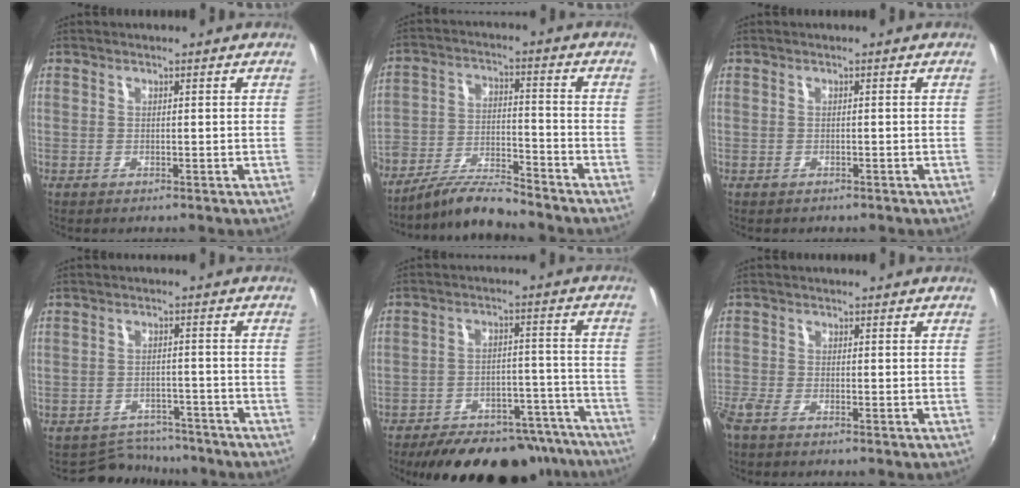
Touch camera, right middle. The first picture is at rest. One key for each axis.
{"total": 9.8, "fx": -8.8, "fy": 1.1, "fz": 4.1, "tx": -0.083, "ty": -0.002, "tz": -0.166}
{"total": 0.8, "fx": -0.5, "fy": 0.6, "fz": 0.0, "tx": -0.002, "ty": 0.000, "tz": -0.006}
{"total": 6.8, "fx": -6.3, "fy": 2.6, "fz": -0.2, "tx": -0.009, "ty": 0.015, "tz": -0.090}
{"total": 24.7, "fx": -20.6, "fy": 9.5, "fz": 9.8, "tx": -0.168, "ty": 0.028, "tz": -0.253}
{"total": 3.0, "fx": -2.4, "fy": 0.7, "fz": 1.6, "tx": -0.045, "ty": -0.009, "tz": -0.052}